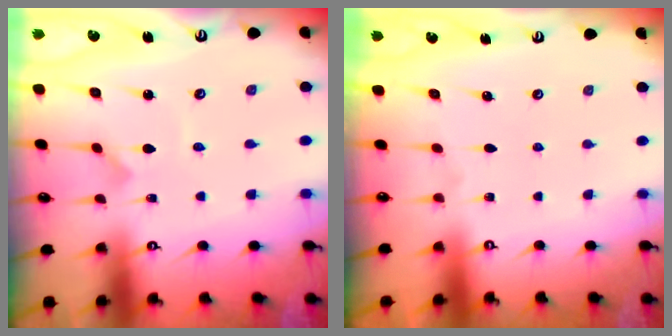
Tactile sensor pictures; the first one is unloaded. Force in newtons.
{"total": 0.0}